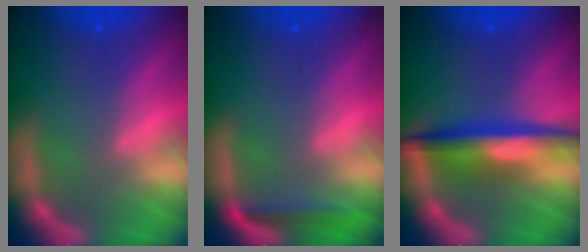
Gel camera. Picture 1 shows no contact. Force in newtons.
{"total": 2.5}
{"total": 6.0}